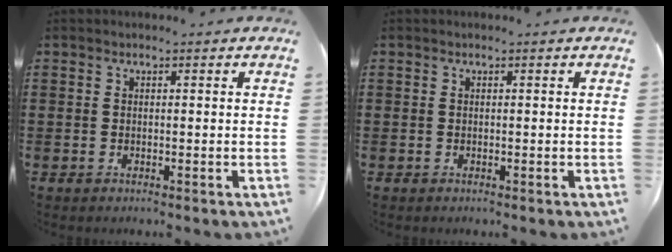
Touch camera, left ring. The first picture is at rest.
{"total": 0.0}